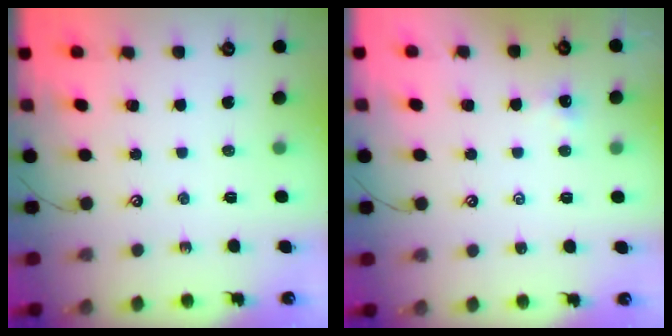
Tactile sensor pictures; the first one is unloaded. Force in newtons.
{"total": 0.0}